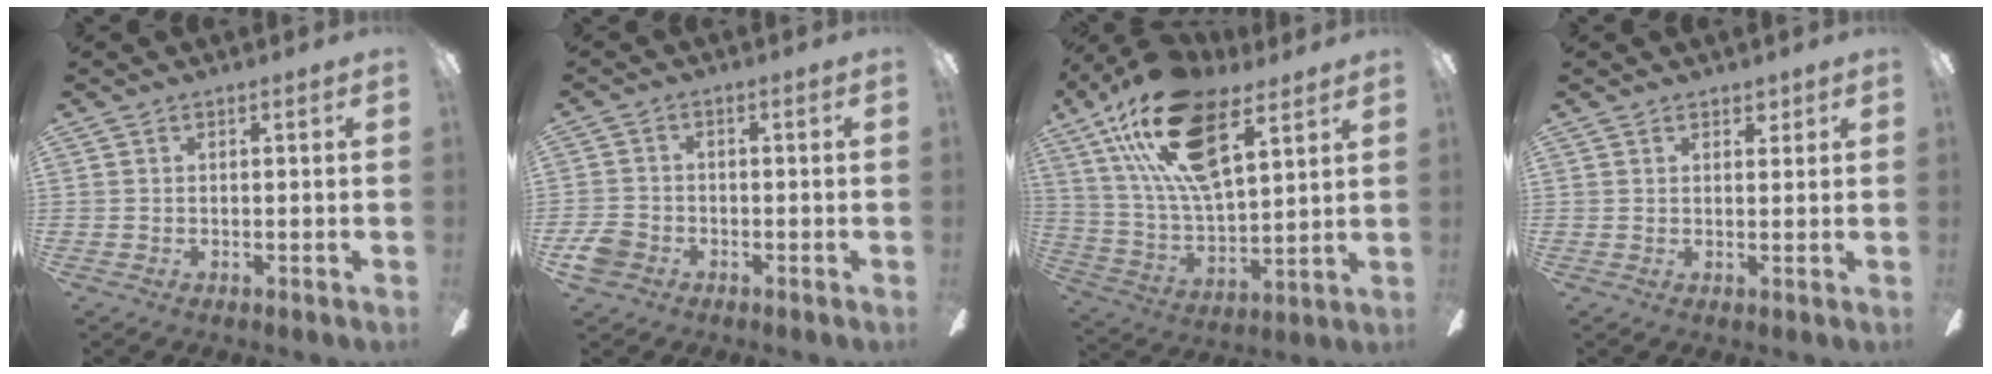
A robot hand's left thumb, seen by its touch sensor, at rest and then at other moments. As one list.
[{"total": 4.9, "force": [-2.5, 3.8, 1.9], "torque": [-0.046, 0.013, -0.048]}, {"total": 23.3, "force": [13.2, 10.3, 16.2], "torque": [-0.321, -0.046, 0.229]}, {"total": 2.2, "force": [1.6, 1.3, 0.8], "torque": [-0.001, -0.003, 0.026]}]